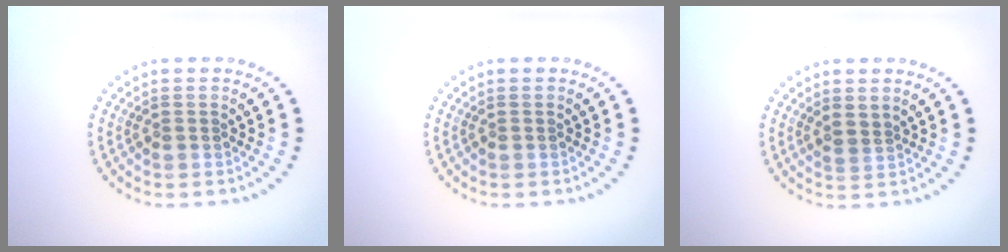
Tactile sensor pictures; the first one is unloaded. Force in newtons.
{"total": 0.0}
{"total": 0.8, "press": 0.6, "slide": 0.5}